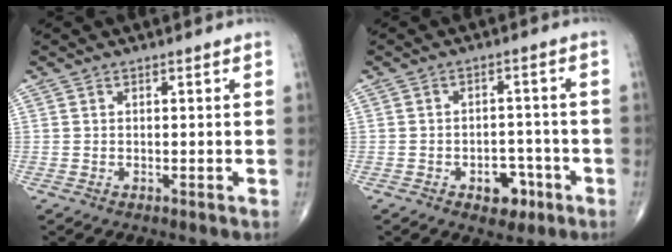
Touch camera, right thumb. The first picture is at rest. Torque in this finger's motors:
{"motor_torque": [0.80, 0.54, 0.39, -0.54, 0.11]}